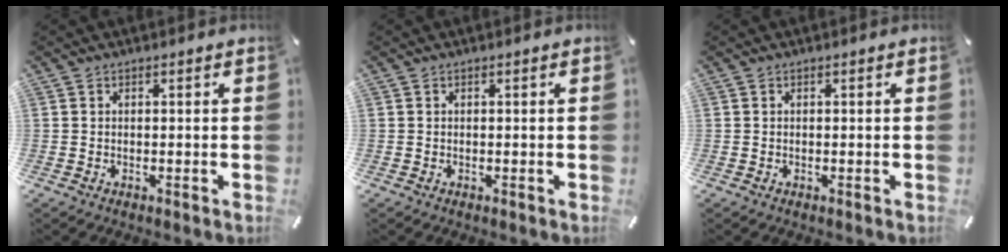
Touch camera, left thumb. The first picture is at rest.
{"total": 0.0}
{"total": 0.0}